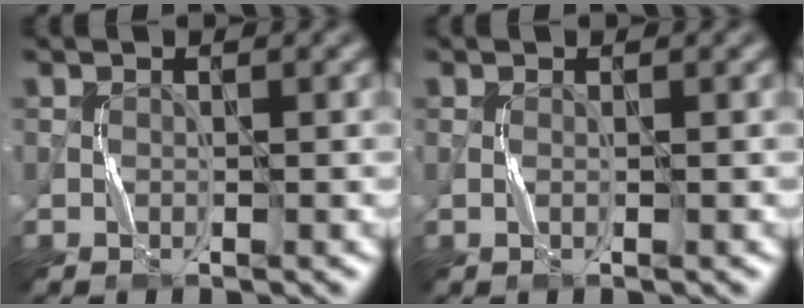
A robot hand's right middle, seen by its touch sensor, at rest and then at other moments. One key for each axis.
{"total": 0.5, "fx": 0.1, "fy": 0.1, "fz": 0.5, "tx": -0.012, "ty": 0.000, "tz": -0.003}